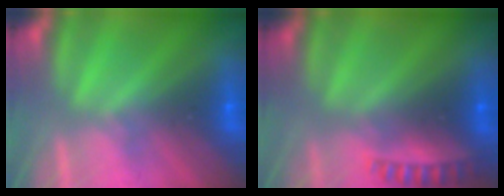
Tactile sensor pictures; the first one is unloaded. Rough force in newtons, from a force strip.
{"total": 2.6}